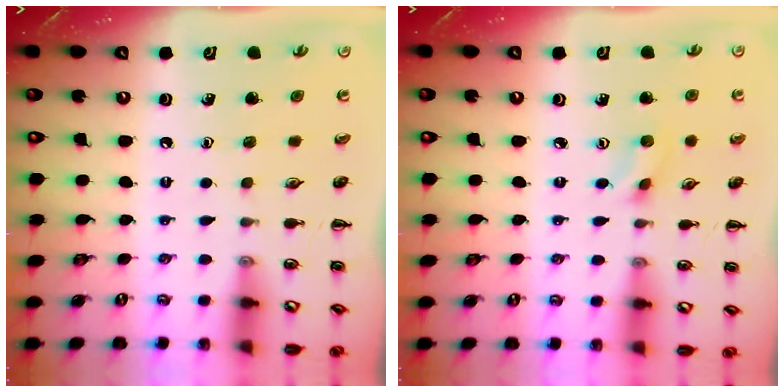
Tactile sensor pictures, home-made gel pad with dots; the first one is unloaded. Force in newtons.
{"total": 2.3, "press": 2.1, "slide": 0.8}